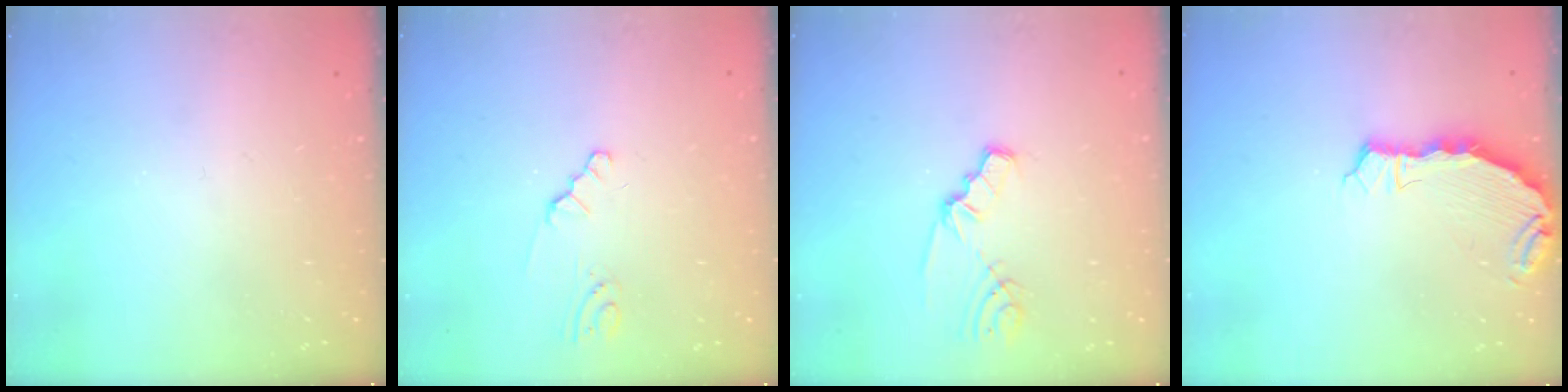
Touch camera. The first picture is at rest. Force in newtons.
{"total": 0.9, "press": 0.8, "slide": 0.2}
{"total": 2.5, "press": 2.5, "slide": 0.4}
{"total": 6.9, "press": 5.4, "slide": 4.3}